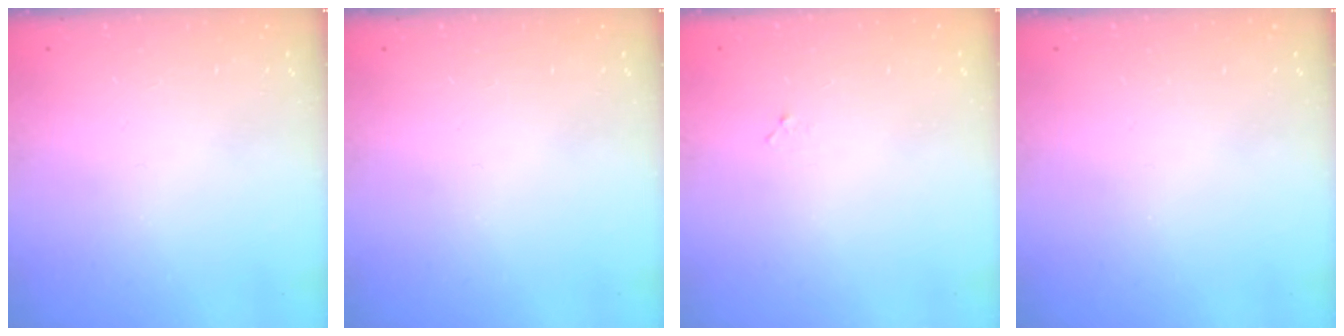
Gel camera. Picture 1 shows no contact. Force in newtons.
{"total": 0.0}
{"total": 3.6, "press": 3.6, "slide": 0.5}
{"total": 0.0}